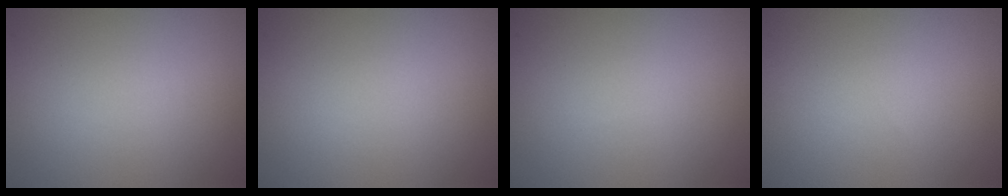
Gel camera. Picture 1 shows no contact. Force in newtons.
{"total": 0.0}
{"total": 0.0}
{"total": 0.0}